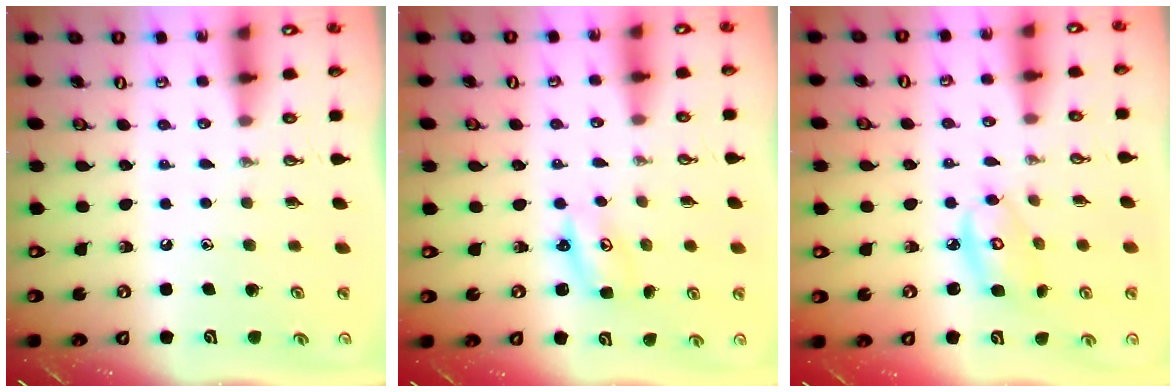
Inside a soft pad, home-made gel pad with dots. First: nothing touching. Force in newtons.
{"total": 2.6, "press": 2.6, "slide": 0.2}
{"total": 6.9, "press": 6.9, "slide": 0.2}